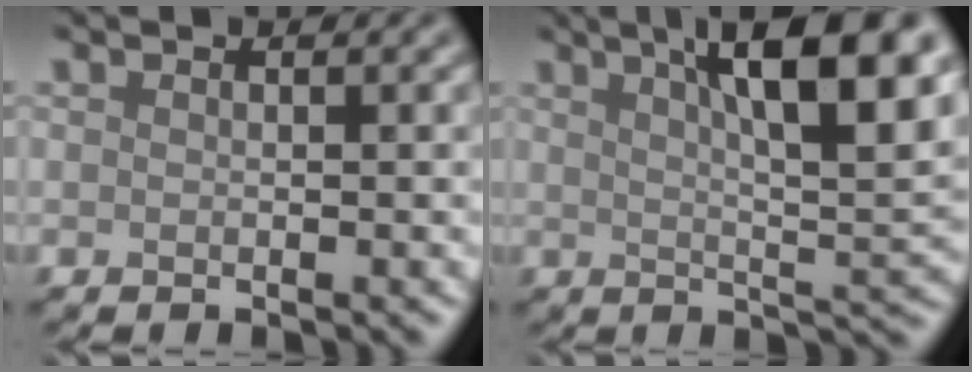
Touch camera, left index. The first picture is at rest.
{"total": 11.8, "force": [4.9, 3.3, 10.2], "torque": [-0.112, 0.018, 0.062]}